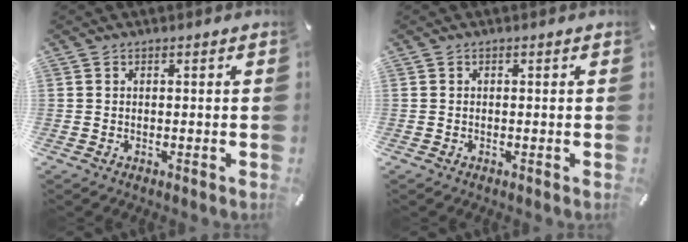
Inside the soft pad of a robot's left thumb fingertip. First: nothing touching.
{"total": 0.0}